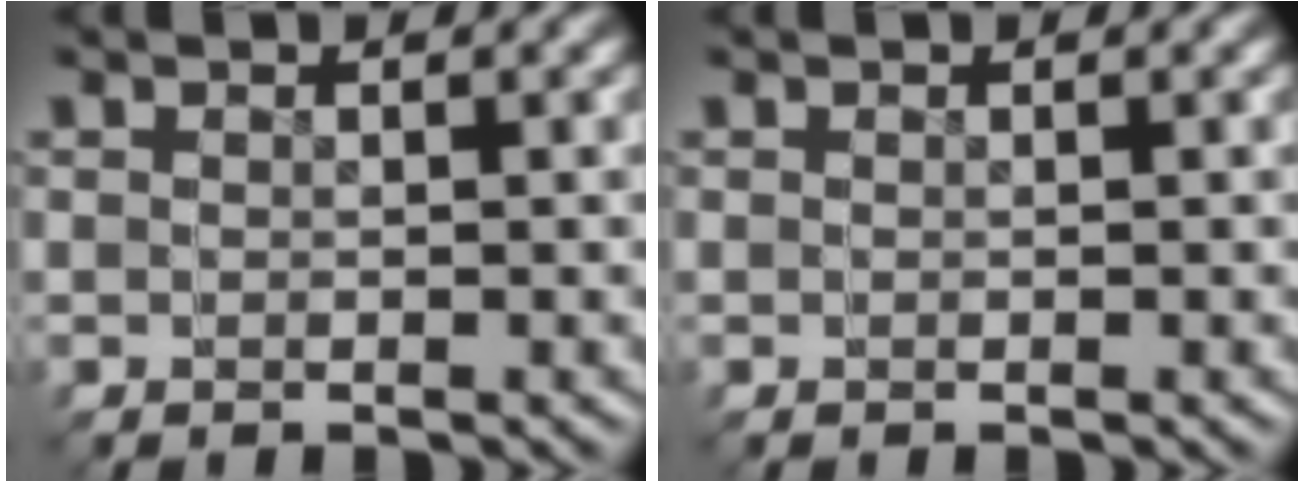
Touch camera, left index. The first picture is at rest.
{"total": 0.0}